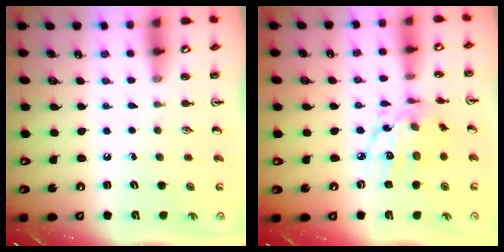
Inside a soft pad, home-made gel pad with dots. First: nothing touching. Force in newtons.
{"total": 12.1, "press": 12.1, "slide": 0.8}